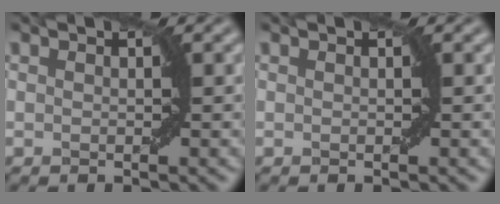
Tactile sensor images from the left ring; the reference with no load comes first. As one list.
[{"total": 0.0}]